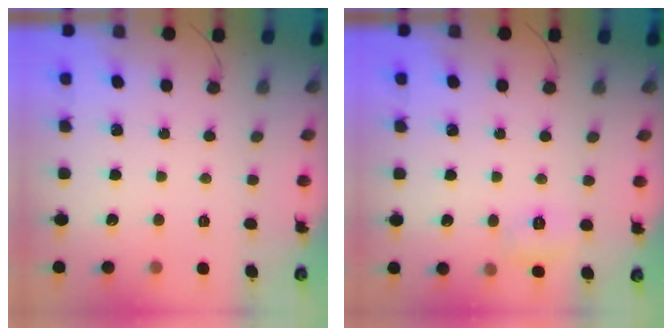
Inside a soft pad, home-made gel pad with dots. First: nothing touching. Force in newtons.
{"total": 5.2, "press": 5.1, "slide": 1.1}